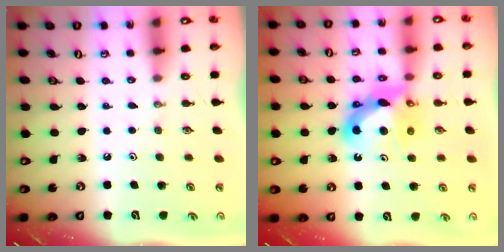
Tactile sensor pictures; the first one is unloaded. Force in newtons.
{"total": 10.8, "press": 10.7, "slide": 1.1}